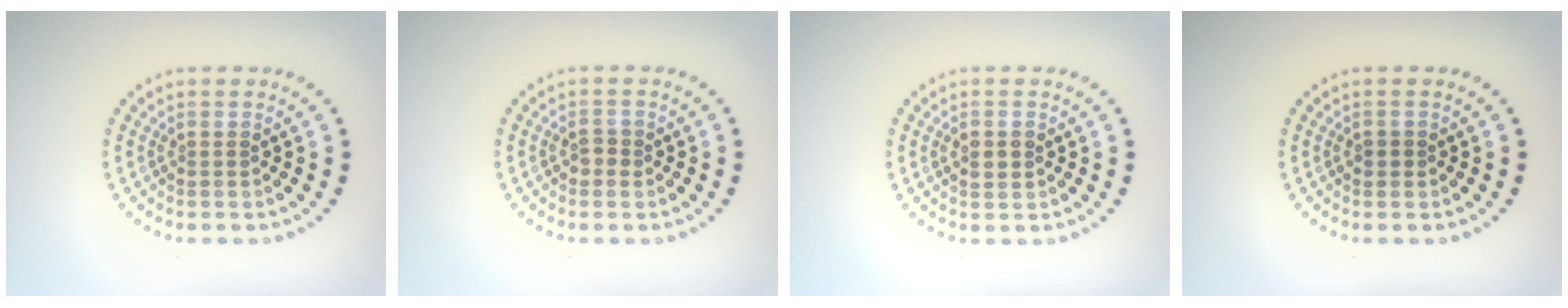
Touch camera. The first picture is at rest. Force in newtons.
{"total": 1.2, "press": 1.1, "slide": 0.4}
{"total": 1.2, "press": 1.2, "slide": 0.2}
{"total": 0.8, "press": 0.7, "slide": 0.1}